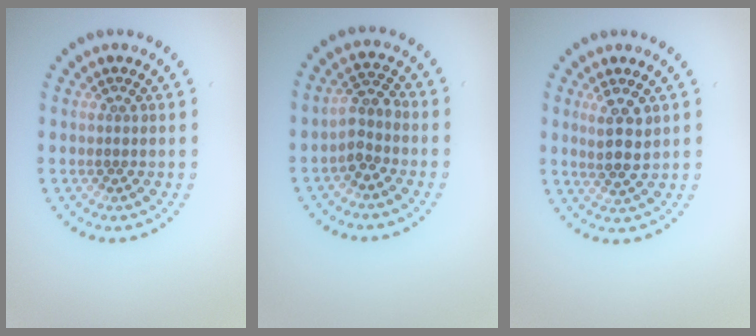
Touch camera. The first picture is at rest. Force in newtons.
{"total": 2.4, "press": 1.9, "slide": 1.5}
{"total": 2.8, "press": 2.5, "slide": 1.2}